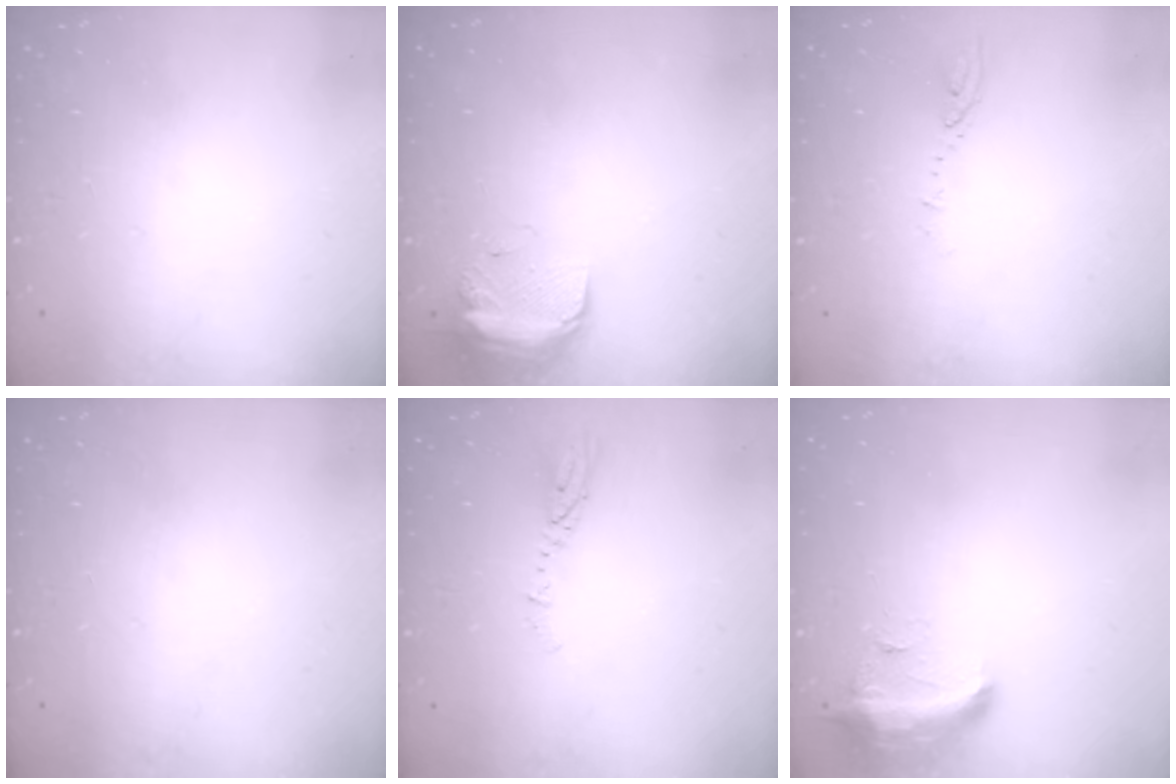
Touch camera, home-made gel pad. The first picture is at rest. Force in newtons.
{"total": 11.4, "press": 9.6, "slide": 6.1}
{"total": 4.5, "press": 4.4, "slide": 0.5}
{"total": 0.0}
{"total": 3.4, "press": 3.4, "slide": 0.2}
{"total": 15.9, "press": 11.4, "slide": 11.1}